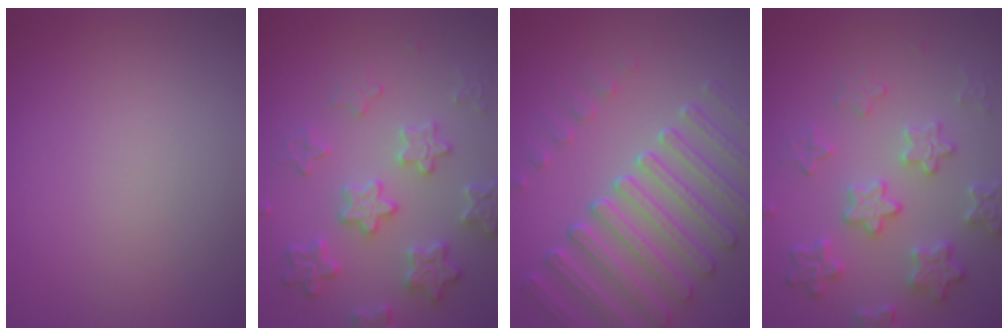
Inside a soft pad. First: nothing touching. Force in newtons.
{"total": 4.0, "press": 3.9, "slide": 0.9}
{"total": 7.2, "press": 5.3, "slide": 4.9}
{"total": 4.0, "press": 3.9, "slide": 0.9}